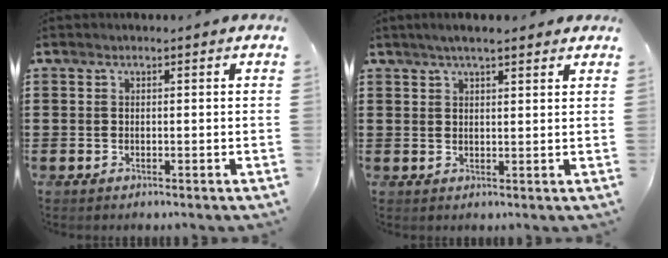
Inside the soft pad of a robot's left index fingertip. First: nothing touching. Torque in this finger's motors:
{"motor_torque": [1.55, -0.59, 0.18, 0.10]}